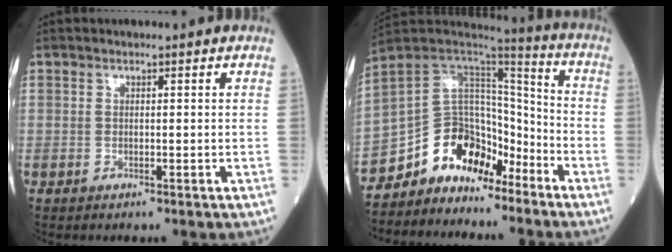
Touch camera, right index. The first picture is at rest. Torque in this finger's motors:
{"motor_torque": [0.55, -0.18, 0.54, 0.04]}